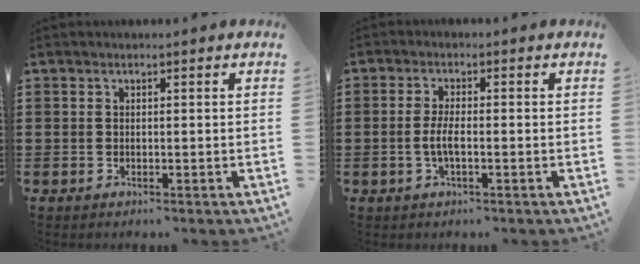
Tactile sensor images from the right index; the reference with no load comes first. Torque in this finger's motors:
{"motor_torque": [1.08, 1.06, 0.35, 0.10]}